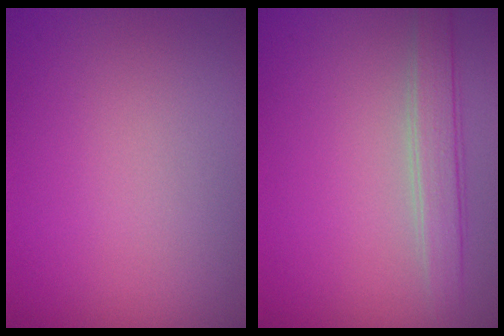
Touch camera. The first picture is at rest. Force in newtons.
{"total": 2.6, "press": 2.6, "slide": 0.2}